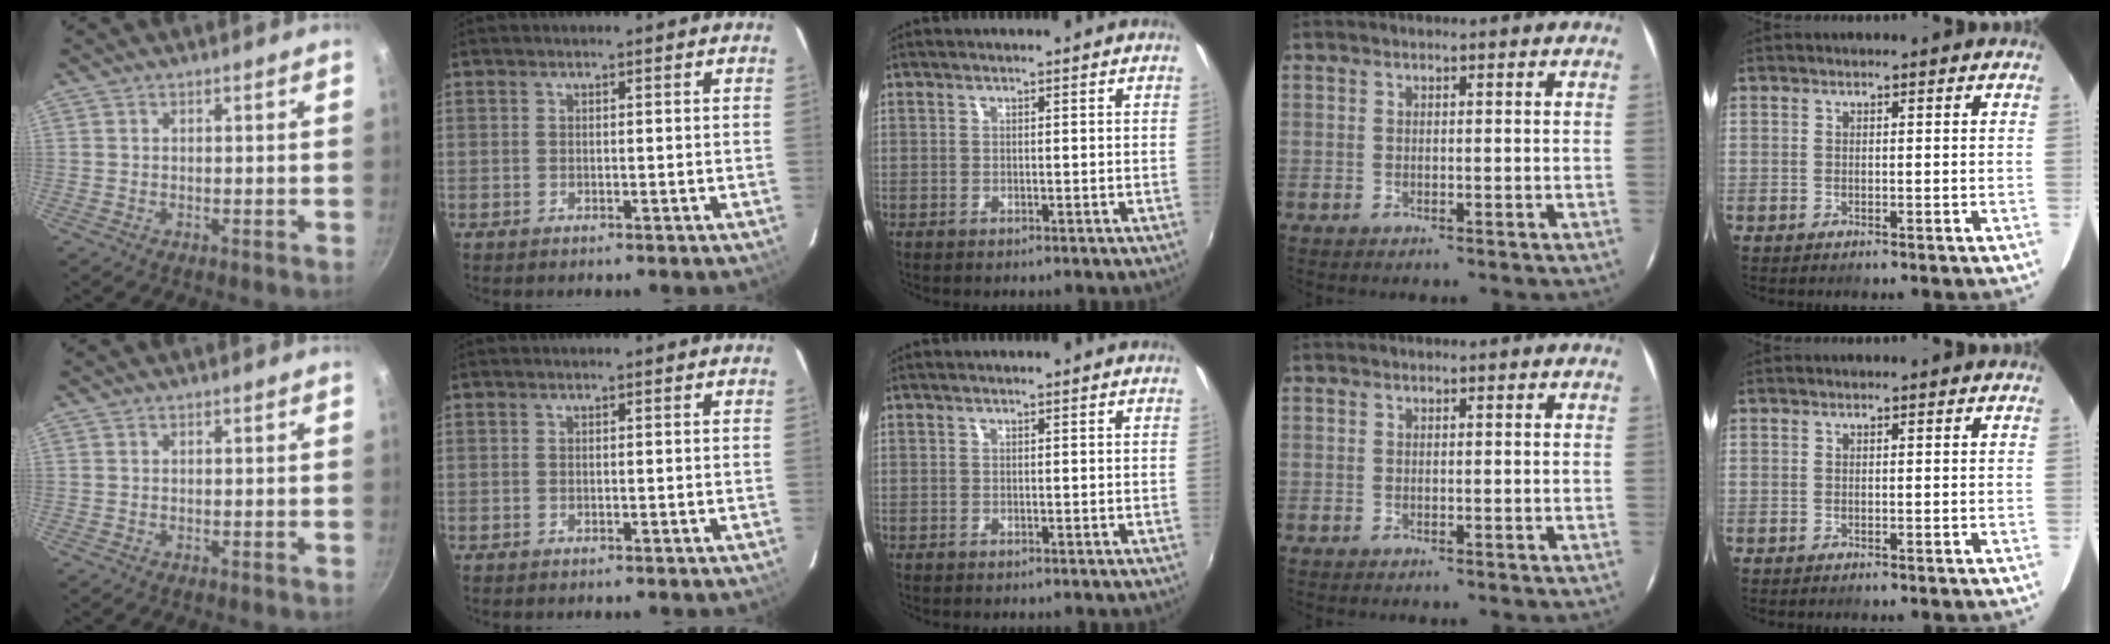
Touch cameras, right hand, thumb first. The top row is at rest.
{}